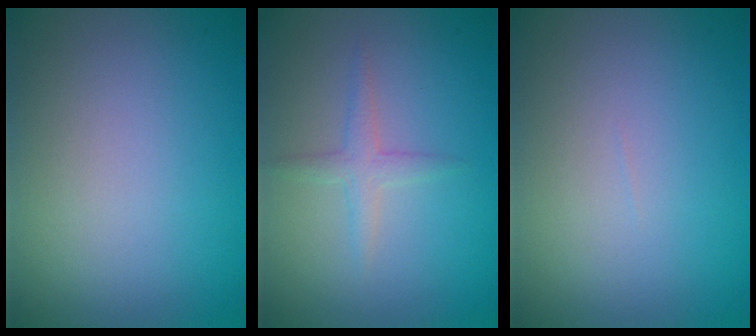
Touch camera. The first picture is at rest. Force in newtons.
{"total": 1.6, "press": 1.6, "slide": 0.0}
{"total": 0.0}